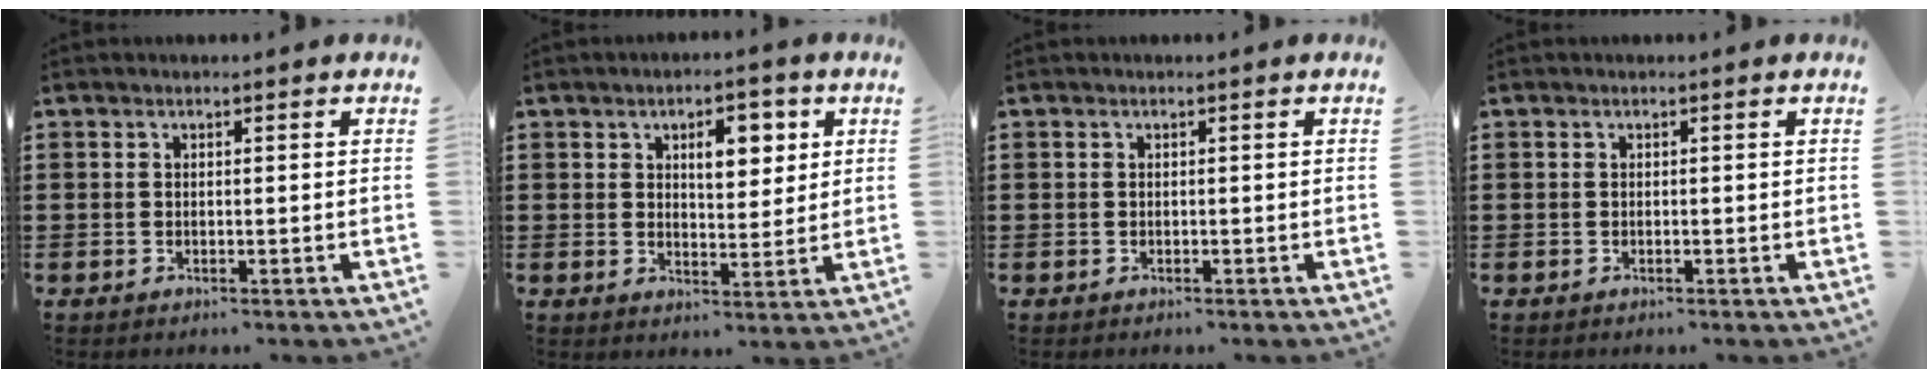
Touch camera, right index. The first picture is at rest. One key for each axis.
{"total": 6.1, "fx": 2.4, "fy": 3.3, "fz": 4.6, "tx": -0.061, "ty": -0.003, "tz": 0.031}
{"total": 0.0}
{"total": 0.0}